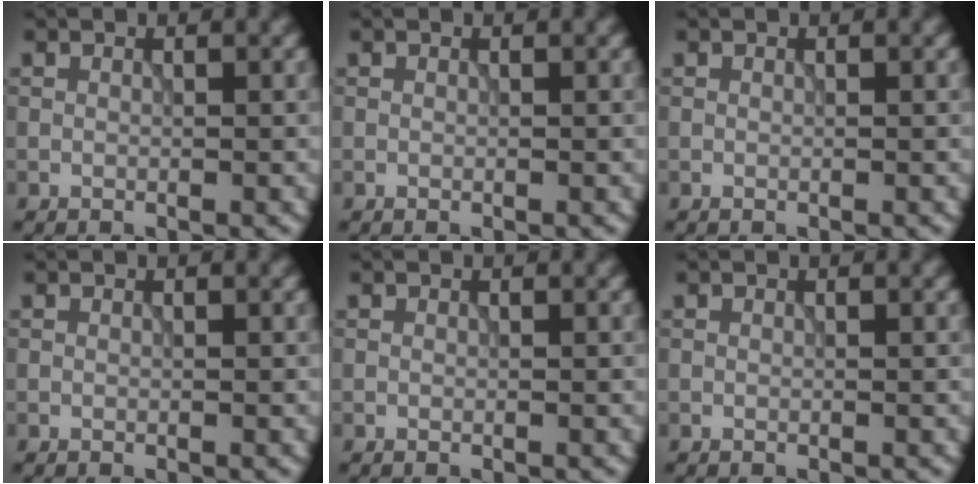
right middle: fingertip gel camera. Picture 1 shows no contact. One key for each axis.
{"total": 0.0}
{"total": 0.0}
{"total": 0.0}
{"total": 0.0}
{"total": 0.0}